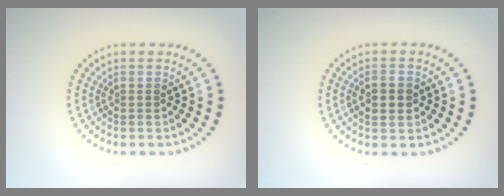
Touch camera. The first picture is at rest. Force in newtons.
{"total": 2.2, "press": 2.2, "slide": 0.2}